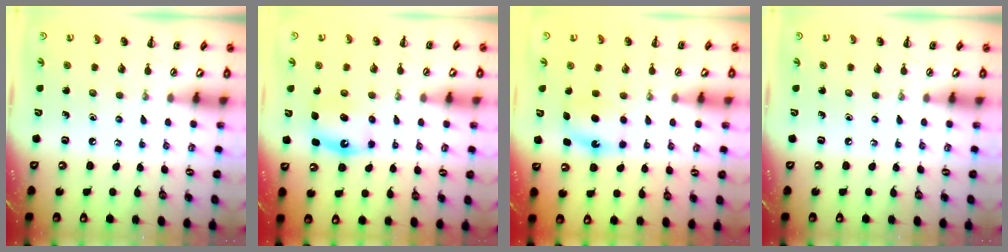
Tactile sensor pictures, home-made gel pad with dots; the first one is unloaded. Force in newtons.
{"total": 5.4, "press": 5.2, "slide": 1.2}
{"total": 5.7, "press": 5.4, "slide": 1.7}
{"total": 0.0}